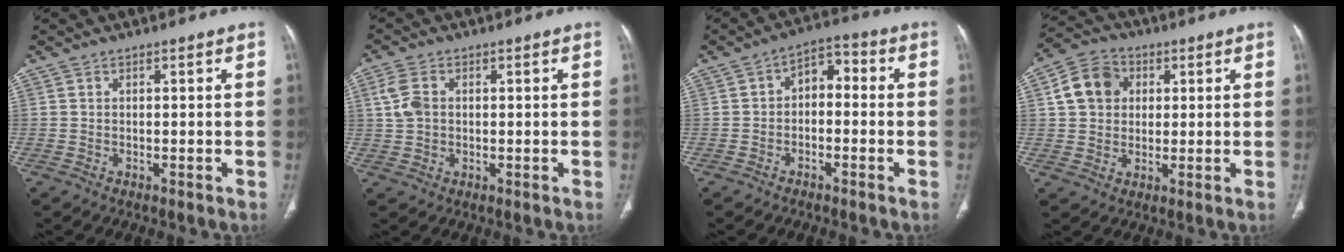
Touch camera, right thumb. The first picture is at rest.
{"total": 4.5, "force": [0.7, 3.3, 3.1], "torque": [-0.068, 0.006, 0.013]}
{"total": 5.8, "force": [-0.7, 3.9, 4.2], "torque": [-0.047, 0.035, -0.027]}
{"total": 8.9, "force": [2.2, 7.5, 4.4], "torque": [-0.062, 0.008, 0.031]}